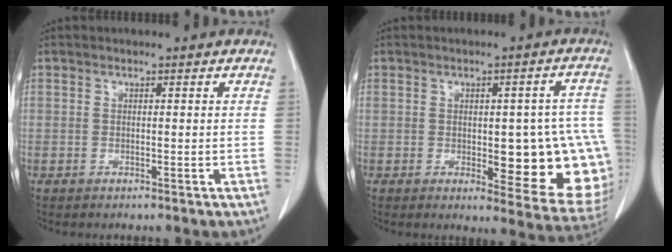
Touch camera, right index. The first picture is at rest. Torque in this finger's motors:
{"motor_torque": [0.77, 0.11, 0.63, 0.07]}